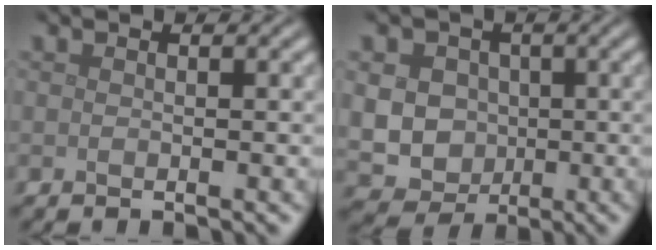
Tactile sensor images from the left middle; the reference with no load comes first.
{"total": 8.3, "force": [0.5, 7.6, 3.4], "torque": [-0.062, 0.018, -0.014]}